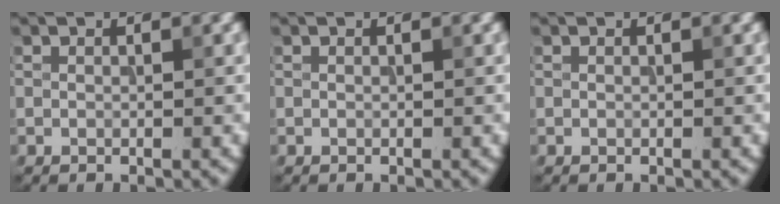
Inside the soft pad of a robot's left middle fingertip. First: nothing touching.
{"total": 0.0}
{"total": 0.0}